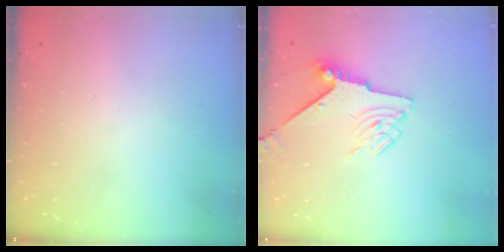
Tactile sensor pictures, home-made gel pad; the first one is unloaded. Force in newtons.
{"total": 7.0, "press": 6.9, "slide": 1.1}